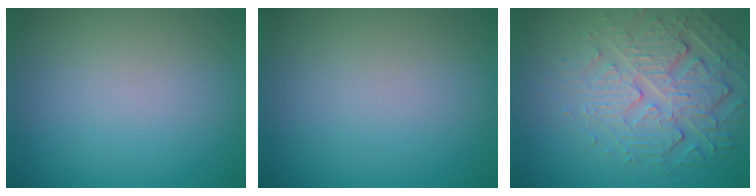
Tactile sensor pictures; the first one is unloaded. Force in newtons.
{"total": 0.0}
{"total": 6.0, "press": 4.8, "slide": 3.7}